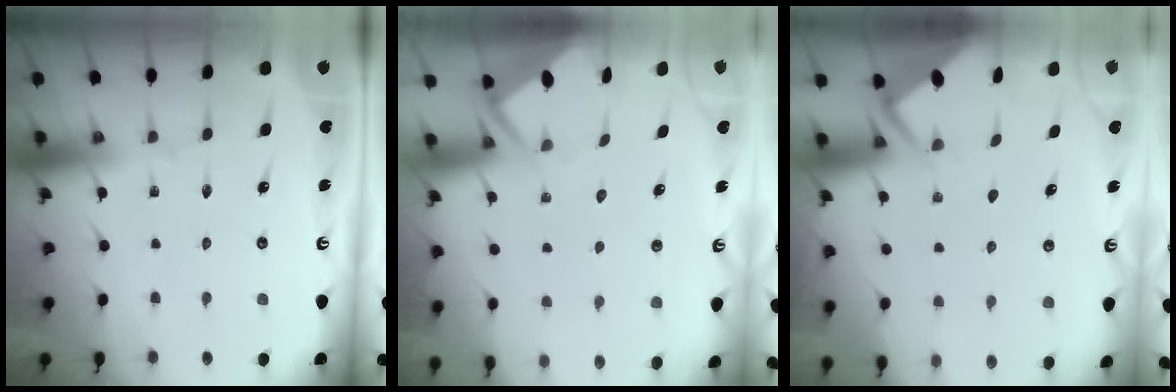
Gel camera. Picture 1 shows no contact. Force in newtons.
{"total": 3.5, "press": 3.4, "slide": 0.3}
{"total": 2.6, "press": 2.6, "slide": 0.4}